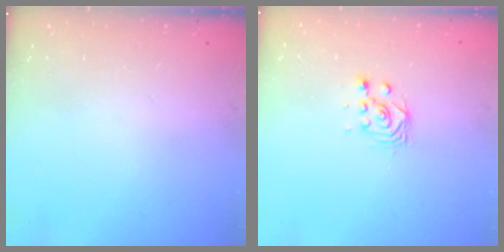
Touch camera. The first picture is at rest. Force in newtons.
{"total": 2.8, "press": 2.5, "slide": 1.3}